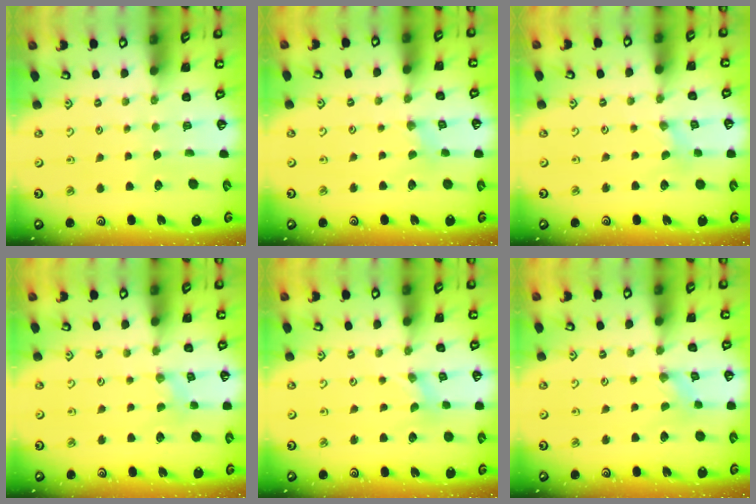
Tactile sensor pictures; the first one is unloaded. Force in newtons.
{"total": 2.2, "press": 2.2, "slide": 0.4}
{"total": 0.0}
{"total": 1.7, "press": 1.7, "slide": 0.3}
{"total": 0.0}
{"total": 0.0}